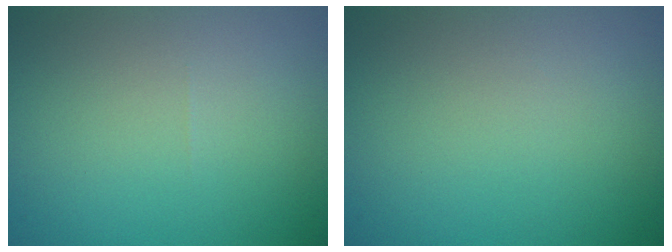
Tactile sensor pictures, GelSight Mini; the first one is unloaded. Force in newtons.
{"total": 0.0}